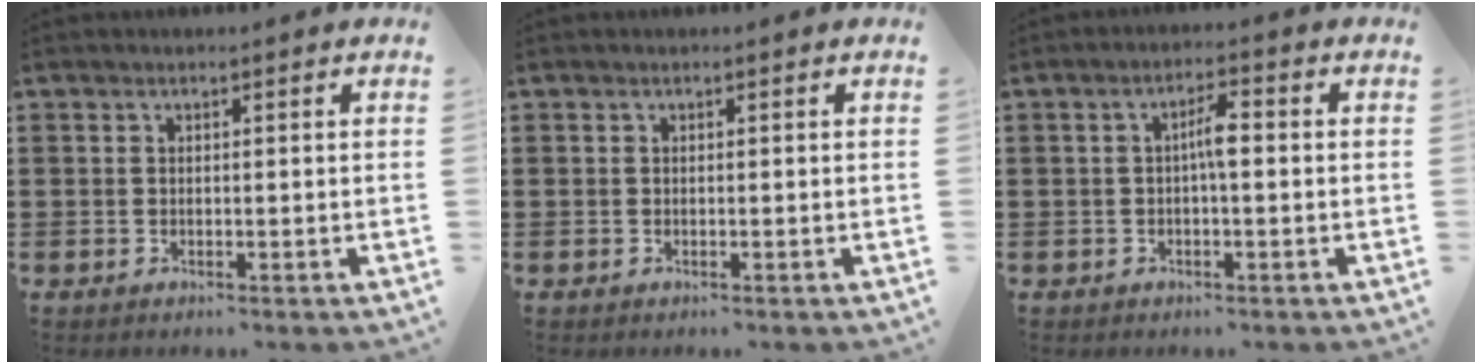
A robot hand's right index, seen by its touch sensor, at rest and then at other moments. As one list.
[{"total": 0.0}, {"total": 3.4, "force": [-0.1, 0.8, 3.3], "torque": [-0.063, 0.005, -0.005]}]